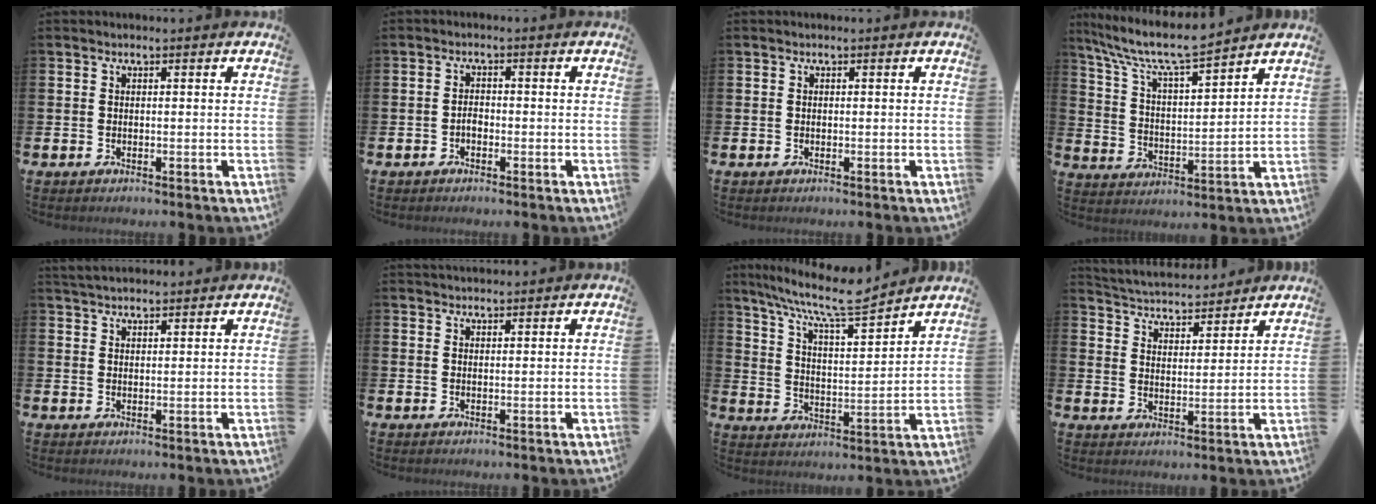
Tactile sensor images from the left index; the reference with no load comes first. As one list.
[{"total": 1.6, "force": [-0.7, 0.9, 1.1], "torque": [-0.019, 0.004, -0.015]}, {"total": 0.0}, {"total": 9.1, "force": [8.2, 1.1, 3.8], "torque": [-0.111, -0.047, 0.142]}, {"total": 2.9, "force": [2.8, 0.5, 0.6], "torque": [-0.016, -0.007, 0.053]}, {"total": 1.6, "force": [1.5, 0.4, 0.1], "torque": [0.004, -0.005, 0.026]}, {"total": 10.0, "force": [8.9, 0.7, 4.4], "torque": [-0.113, -0.058, 0.153]}, {"total": 4.6, "force": [4.5, 1.0, 0.1], "torque": [-0.019, -0.034, 0.078]}]